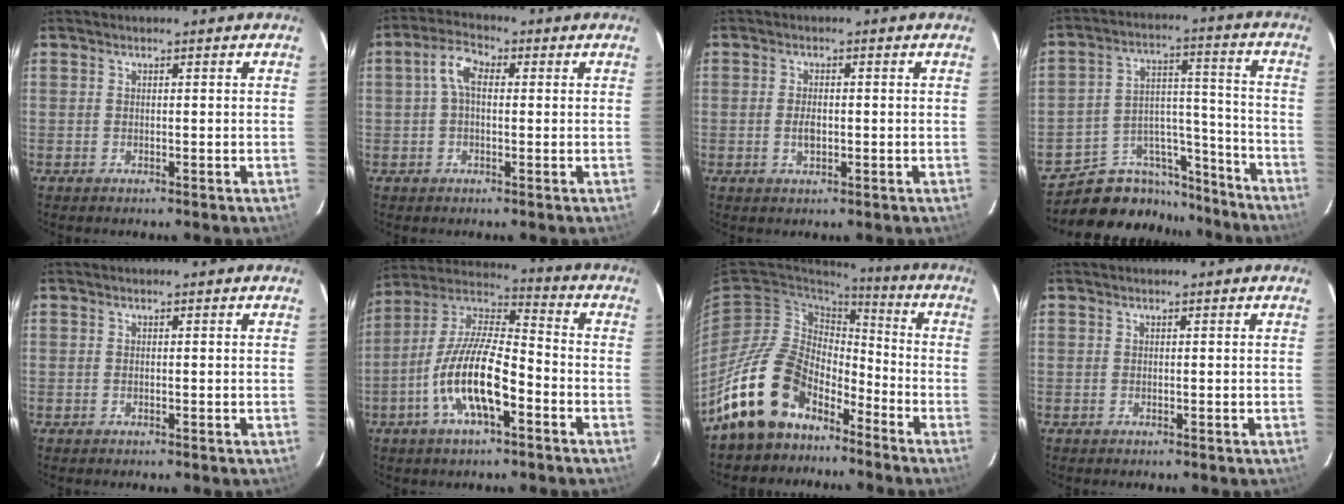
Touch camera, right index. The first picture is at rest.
{"total": 5.0, "force": [0.5, 2.8, 4.0], "torque": [-0.082, 0.020, 0.009]}
{"total": 2.6, "force": [-0.5, 1.4, 2.2], "torque": [-0.040, 0.000, -0.008]}
{"total": 15.9, "force": [-13.7, 7.7, 2.6], "torque": [-0.040, 0.071, -0.202]}
{"total": 0.0}
{"total": 14.8, "force": [-6.1, 4.6, 12.7], "torque": [-0.260, -0.005, -0.119]}
{"total": 17.2, "force": [-11.7, 10.1, 7.5], "torque": [-0.151, 0.021, -0.200]}
{"total": 0.0}